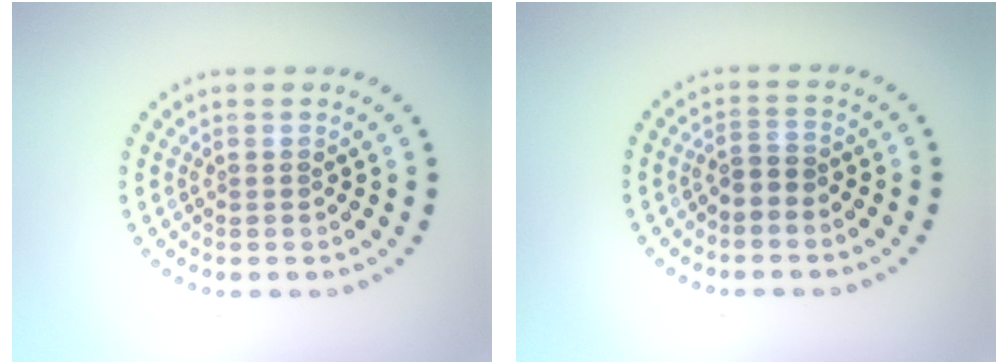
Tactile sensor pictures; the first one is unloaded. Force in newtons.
{"total": 1.7, "press": 1.4, "slide": 0.9}